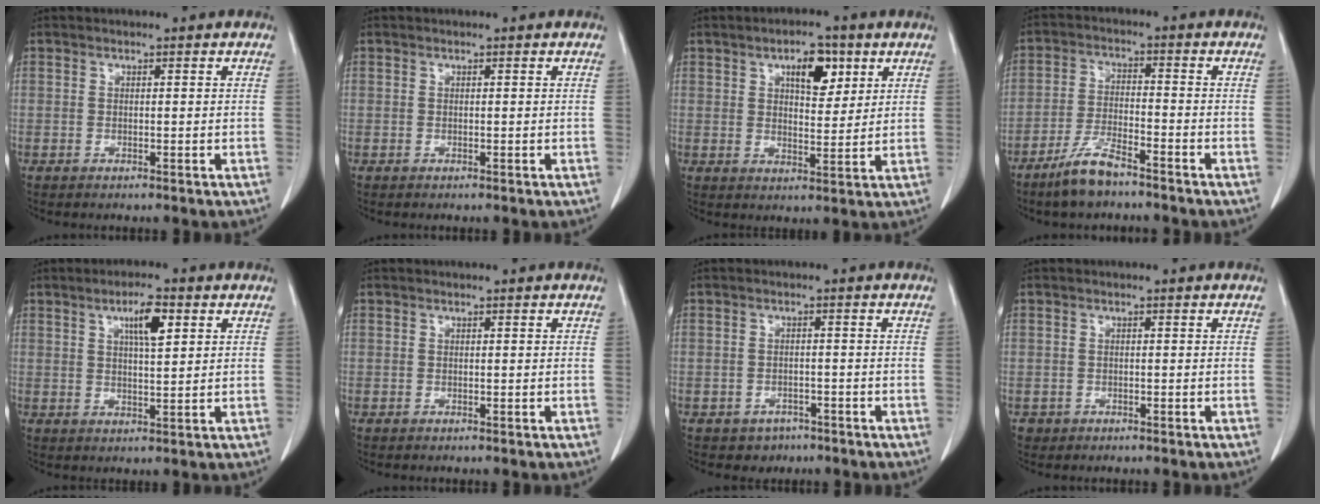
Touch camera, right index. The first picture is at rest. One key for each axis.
{"total": 0.0}
{"total": 6.6, "fx": 3.2, "fy": 2.8, "fz": 5.0, "tx": -0.077, "ty": 0.005, "tz": 0.050}
{"total": 6.7, "fx": -5.2, "fy": 1.4, "fz": 3.9, "tx": -0.086, "ty": -0.009, "tz": -0.101}
{"total": 5.4, "fx": 2.4, "fy": 1.1, "fz": 4.8, "tx": -0.083, "ty": 0.002, "tz": 0.040}
{"total": 0.0}
{"total": 3.0, "fx": -1.9, "fy": 2.3, "fz": 0.3, "tx": -0.005, "ty": 0.010, "tz": -0.023}
{"total": 1.3, "fx": -0.6, "fy": 1.2, "fz": -0.1, "tx": -0.004, "ty": 0.005, "tz": -0.010}